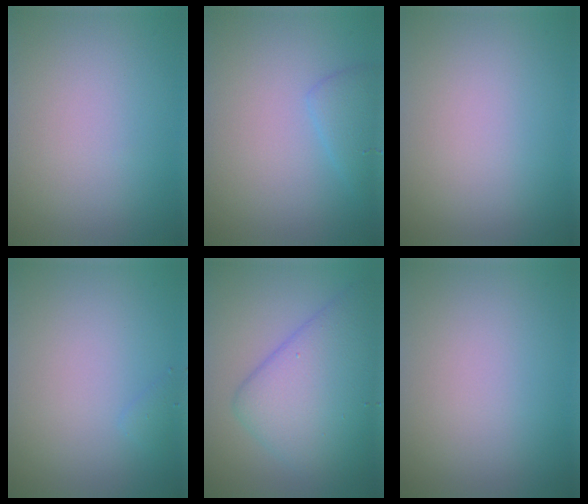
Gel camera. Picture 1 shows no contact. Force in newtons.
{"total": 2.0, "press": 2.0, "slide": 0.2}
{"total": 0.0}
{"total": 0.8, "press": 0.8, "slide": 0.0}
{"total": 8.0, "press": 8.0, "slide": 0.2}
{"total": 0.0}